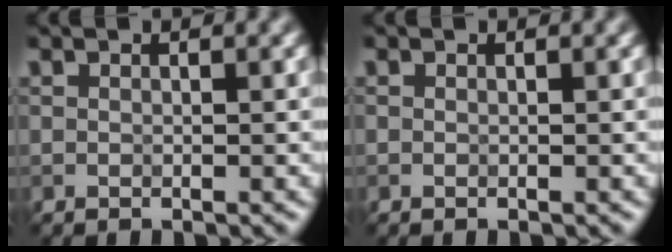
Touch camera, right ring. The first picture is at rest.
{"total": 0.0}